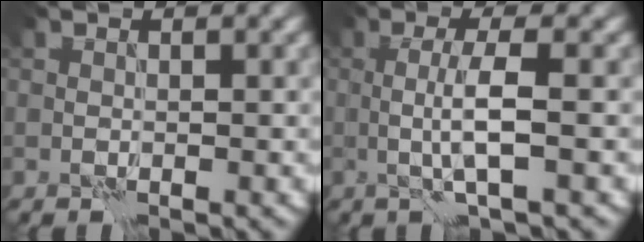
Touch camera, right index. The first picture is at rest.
{"total": 3.2, "force": [-0.1, 0.2, 3.2], "torque": [-0.063, -0.001, -0.002]}